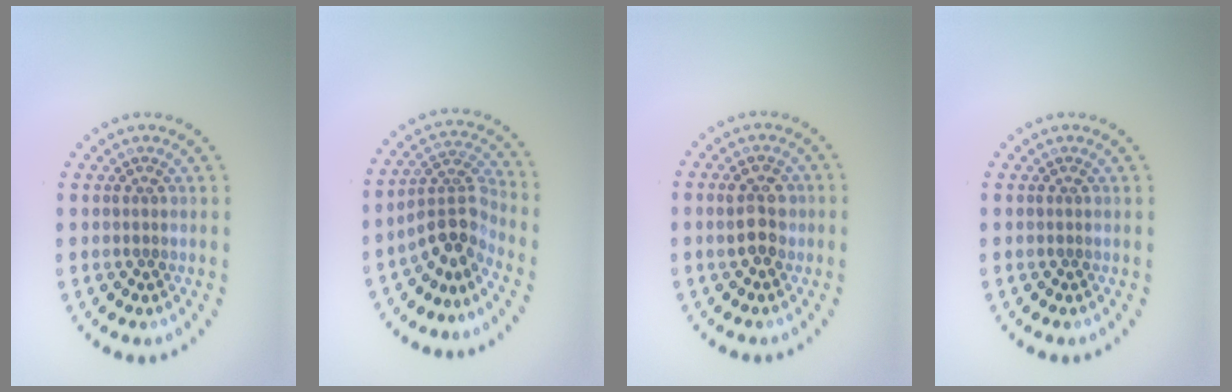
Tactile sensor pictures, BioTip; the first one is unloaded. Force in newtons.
{"total": 3.8, "press": 2.7, "slide": 2.7}
{"total": 2.8, "press": 2.8, "slide": 0.1}
{"total": 0.0}